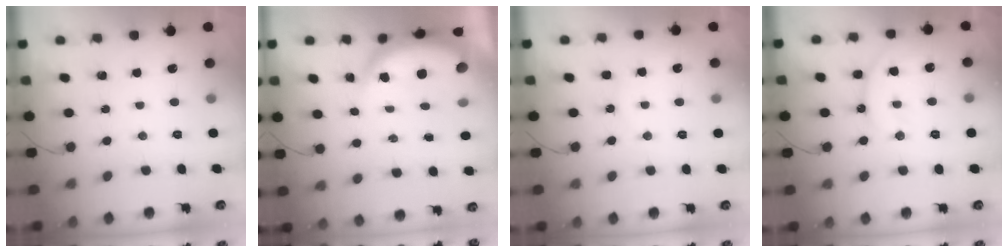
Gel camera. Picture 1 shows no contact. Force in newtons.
{"total": 5.6, "press": 5.6, "slide": 1.0}
{"total": 5.3, "press": 5.3, "slide": 0.5}
{"total": 12.7, "press": 12.6, "slide": 1.1}